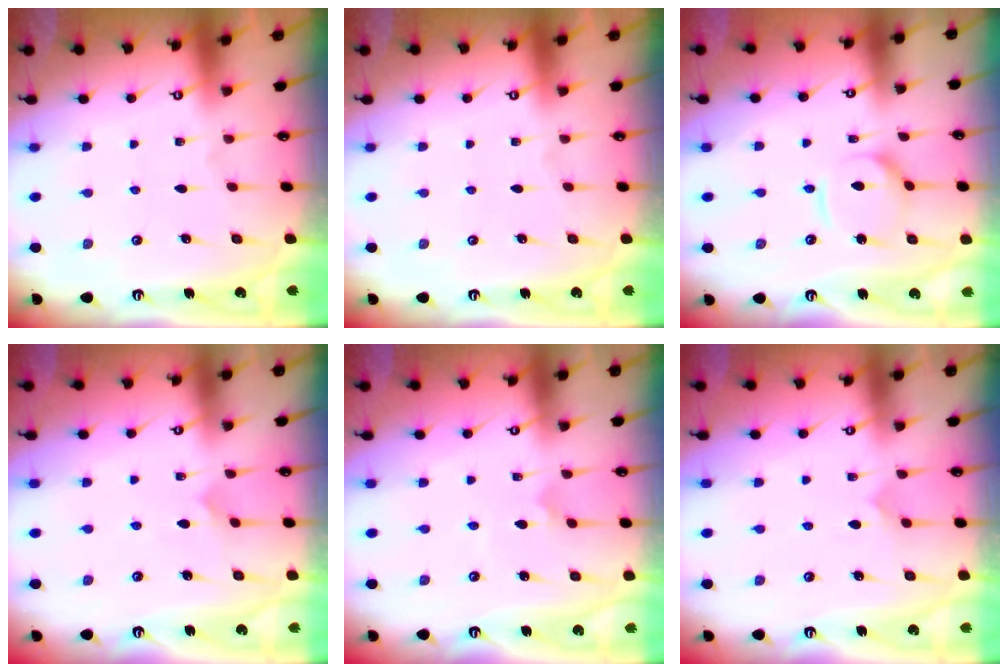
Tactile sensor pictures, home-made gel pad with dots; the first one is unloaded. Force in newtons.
{"total": 0.0}
{"total": 9.6, "press": 9.6, "slide": 0.9}
{"total": 5.5, "press": 5.5, "slide": 0.5}
{"total": 2.7, "press": 2.6, "slide": 0.5}
{"total": 4.9, "press": 4.8, "slide": 0.6}